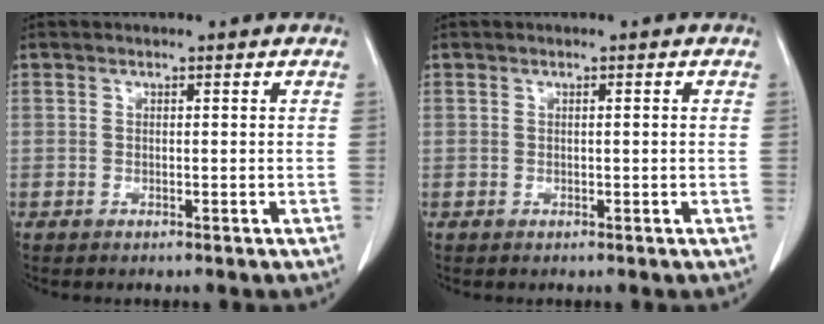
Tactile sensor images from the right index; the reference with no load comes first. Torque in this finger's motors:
{"motor_torque": [-0.06, 0.00, -0.03, -0.01]}